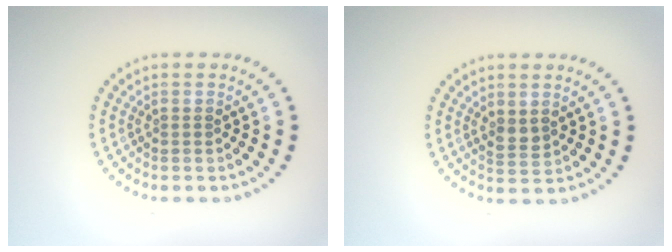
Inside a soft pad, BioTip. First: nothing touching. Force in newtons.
{"total": 1.5, "press": 1.3, "slide": 0.6}